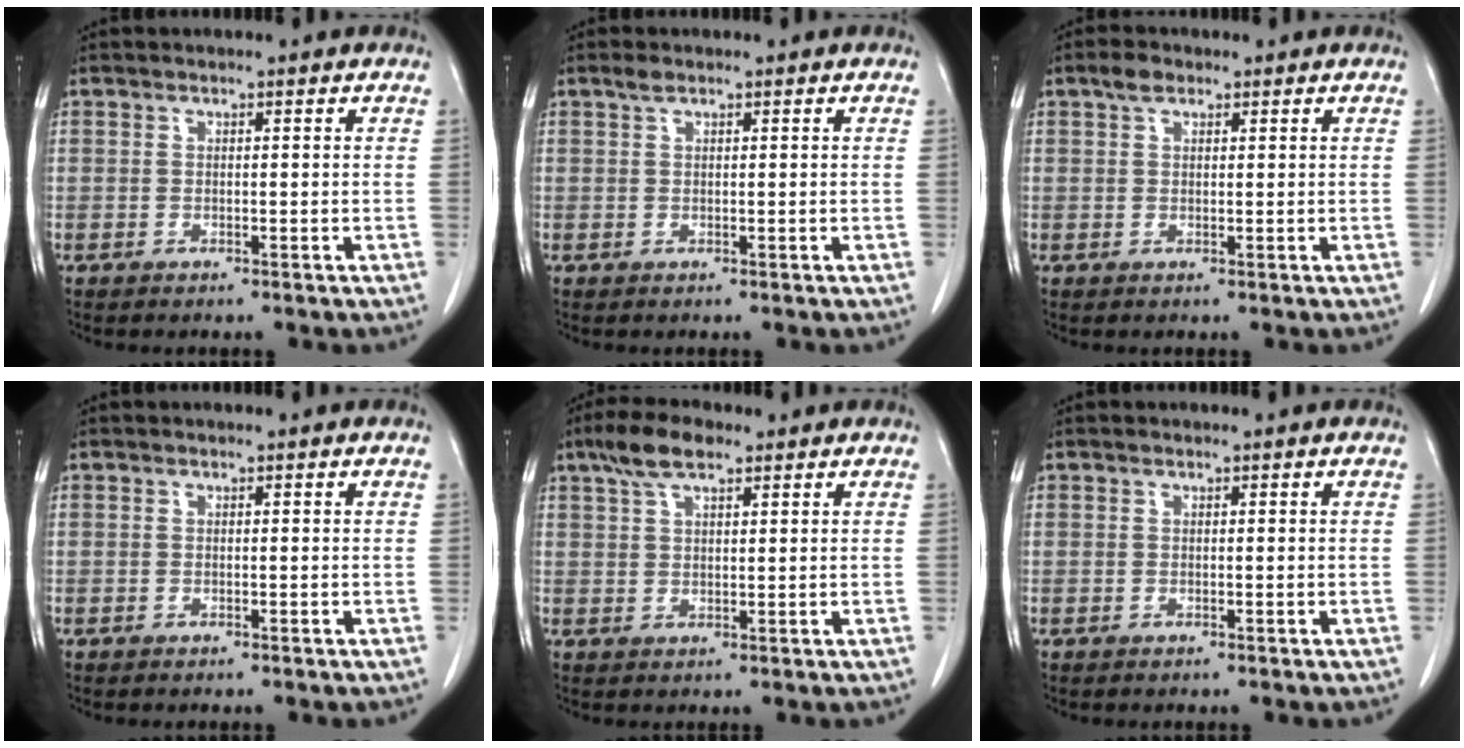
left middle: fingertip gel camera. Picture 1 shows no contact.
{"total": 1.0, "force": [0.8, 0.3, 0.6], "torque": [-0.016, 0.005, 0.016]}
{"total": 1.6, "force": [1.1, 0.8, 0.8], "torque": [-0.018, 0.004, 0.020]}
{"total": 0.0}
{"total": 5.9, "force": [4.0, 1.8, 4.0], "torque": [-0.087, 0.016, 0.074]}
{"total": 0.0}